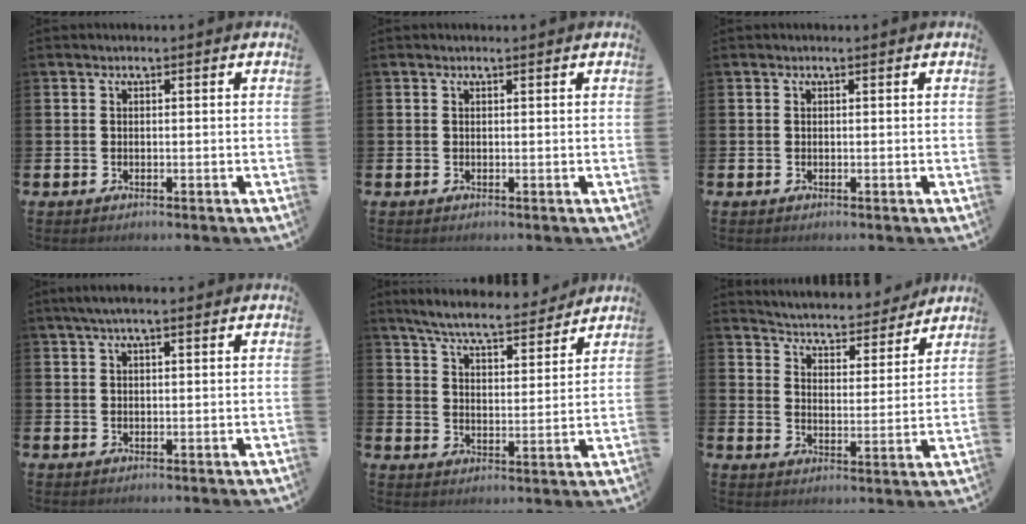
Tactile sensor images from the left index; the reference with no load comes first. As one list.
[{"total": 0.0}, {"total": 0.0}, {"total": 2.9, "force": [2.0, 0.6, 2.0], "torque": [-0.033, 0.002, 0.033]}, {"total": 7.0, "force": [6.6, 0.9, 2.2], "torque": [-0.067, -0.040, 0.114]}, {"total": 4.8, "force": [4.8, 0.8, 0.2], "torque": [-0.036, -0.044, 0.079]}]